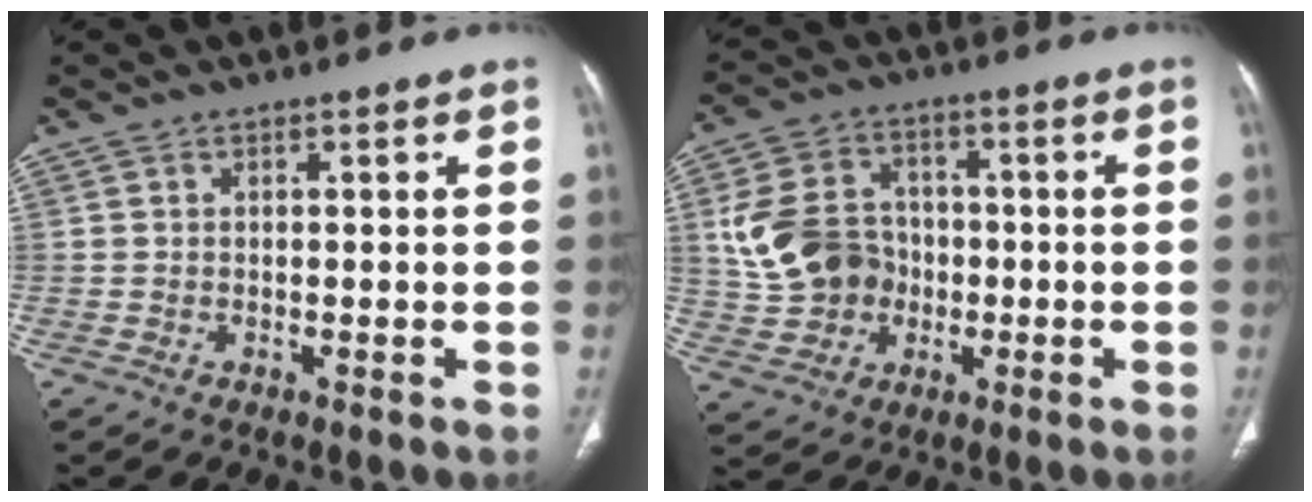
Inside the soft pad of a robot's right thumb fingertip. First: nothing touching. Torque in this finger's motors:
{"motor_torque": [0.81, 1.49, 1.03, 0.22, 0.11]}